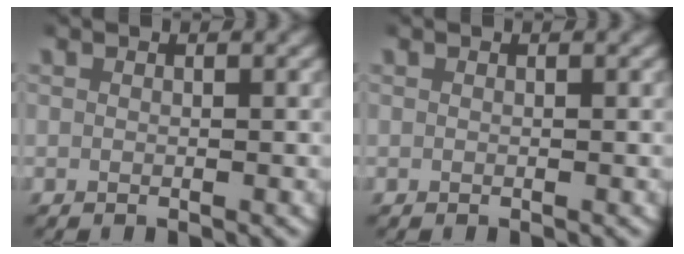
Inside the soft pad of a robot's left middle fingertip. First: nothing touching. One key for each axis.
{"total": 0.0}